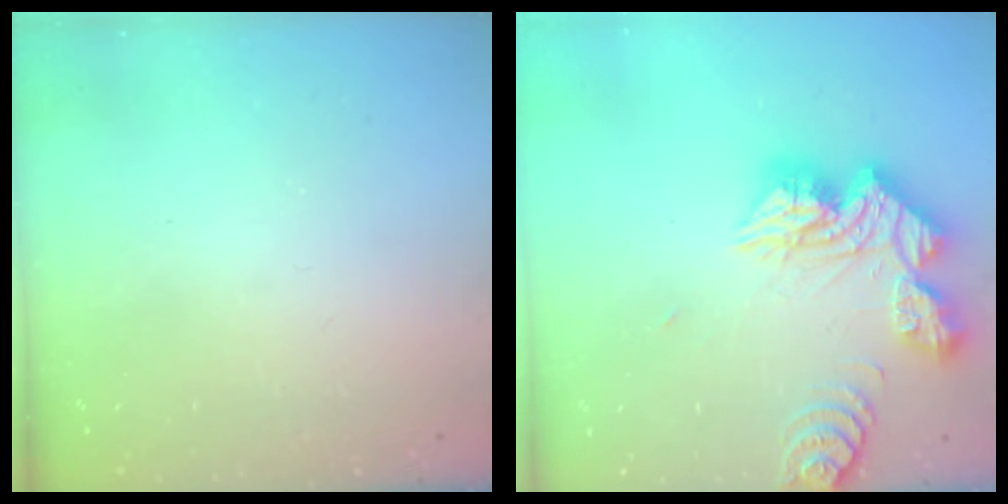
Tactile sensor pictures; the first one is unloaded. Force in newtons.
{"total": 19.6, "press": 19.5, "slide": 1.9}